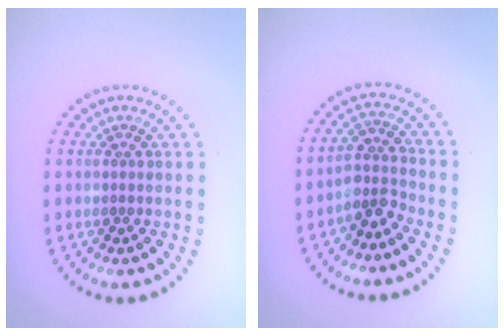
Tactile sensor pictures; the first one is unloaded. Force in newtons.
{"total": 2.6, "press": 2.0, "slide": 1.7}